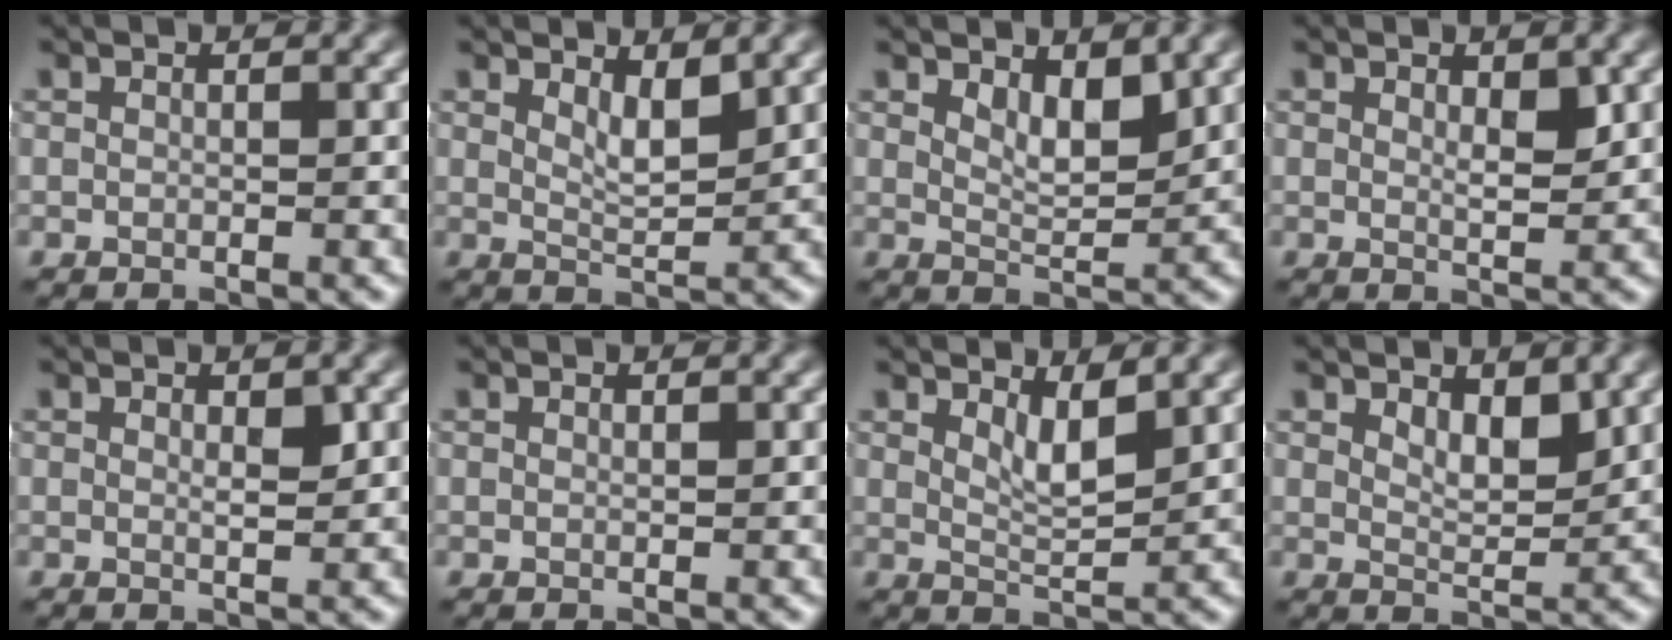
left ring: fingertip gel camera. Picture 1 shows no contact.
{"total": 2.7, "force": [1.5, 0.8, 2.0], "torque": [-0.035, -0.008, 0.029]}
{"total": 3.2, "force": [1.8, 1.2, 2.3], "torque": [-0.043, -0.009, 0.034]}
{"total": 2.3, "force": [0.9, 0.8, 1.9], "torque": [-0.028, -0.005, 0.016]}
{"total": 1.7, "force": [0.6, 0.4, 1.5], "torque": [-0.022, -0.004, 0.009]}
{"total": 0.0}
{"total": 2.7, "force": [1.6, 0.7, 2.1], "torque": [-0.038, -0.009, 0.031]}
{"total": 3.0, "force": [1.7, 1.2, 2.1], "torque": [-0.037, -0.007, 0.031]}